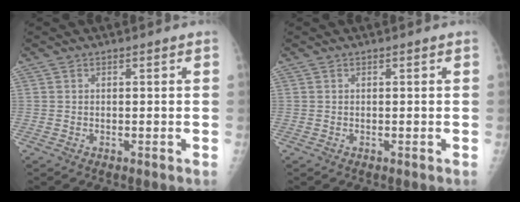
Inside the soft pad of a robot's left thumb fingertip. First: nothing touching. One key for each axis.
{"total": 0.0}